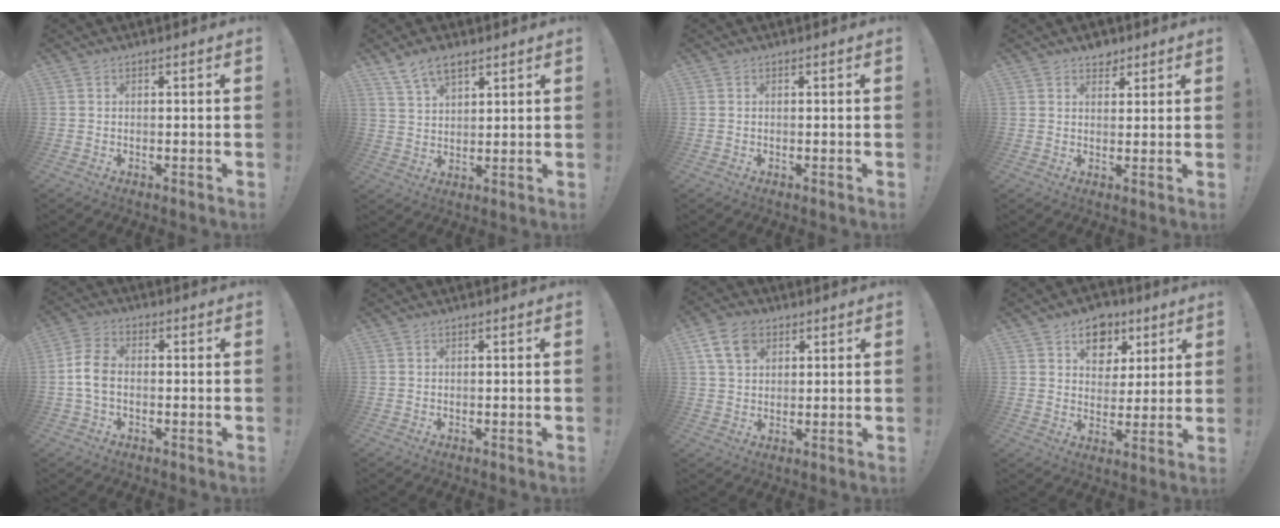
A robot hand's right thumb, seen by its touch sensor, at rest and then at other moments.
{"total": 7.4, "force": [5.0, 3.6, 4.1], "torque": [-0.067, -0.020, 0.095]}
{"total": 0.0}
{"total": 4.4, "force": [3.2, 2.9, 1.0], "torque": [0.001, -0.018, 0.055]}
{"total": 7.6, "force": [-0.9, 4.9, 5.7], "torque": [-0.126, 0.011, -0.011]}
{"total": 0.0}
{"total": 9.6, "force": [4.6, 6.6, 5.3], "torque": [-0.093, -0.001, 0.091]}
{"total": 10.9, "force": [5.8, 8.3, 4.0], "torque": [-0.047, -0.029, 0.111]}